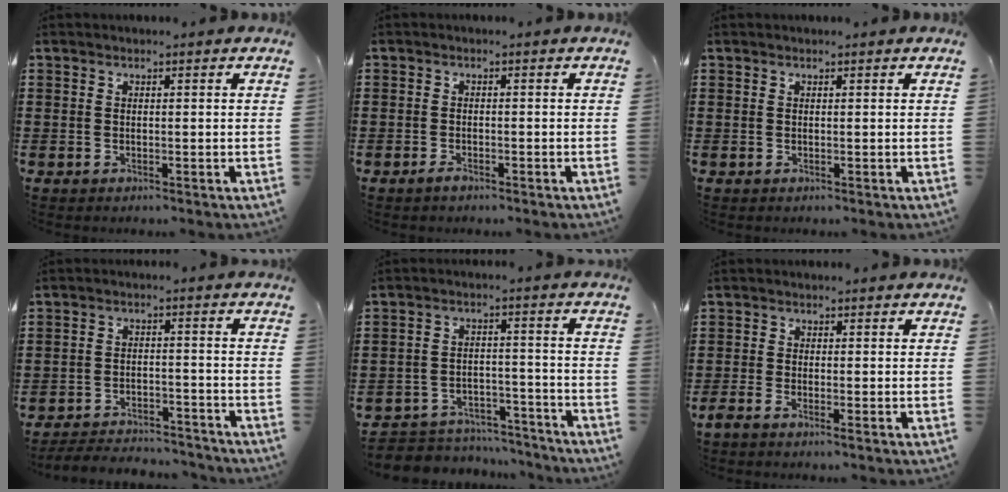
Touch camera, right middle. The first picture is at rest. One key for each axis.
{"total": 1.3, "fx": -1.0, "fy": 0.6, "fz": 0.4, "tx": -0.010, "ty": -0.002, "tz": -0.021}
{"total": 0.0}
{"total": 4.4, "fx": -4.4, "fy": 0.6, "fz": 0.4, "tx": -0.016, "ty": 0.002, "tz": -0.093}
{"total": 5.2, "fx": -5.1, "fy": 1.2, "fz": 0.1, "tx": -0.004, "ty": 0.014, "tz": -0.105}
{"total": 1.4, "fx": -0.9, "fy": 0.0, "fz": 1.0, "tx": -0.026, "ty": -0.007, "tz": -0.018}